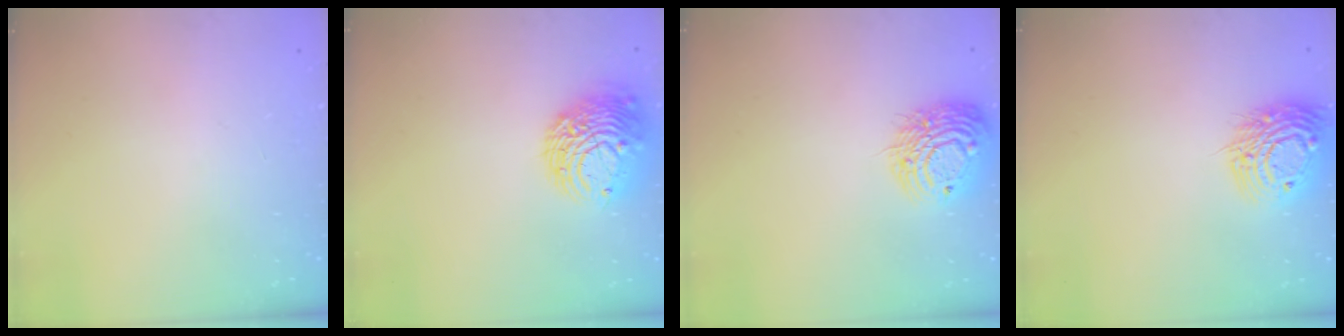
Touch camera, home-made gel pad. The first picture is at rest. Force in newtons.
{"total": 11.0, "press": 10.9, "slide": 1.6}
{"total": 12.5, "press": 12.4, "slide": 1.5}
{"total": 15.0, "press": 15.0, "slide": 1.2}